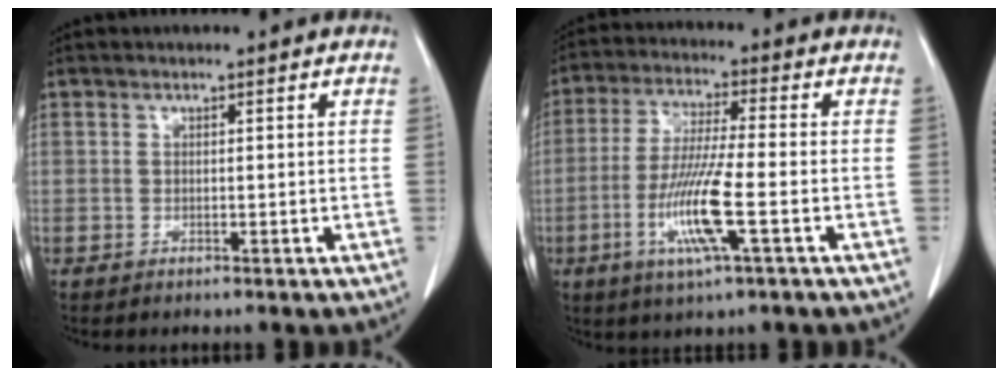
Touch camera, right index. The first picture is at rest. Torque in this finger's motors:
{"motor_torque": [1.85, -0.28, 0.86, 0.19]}